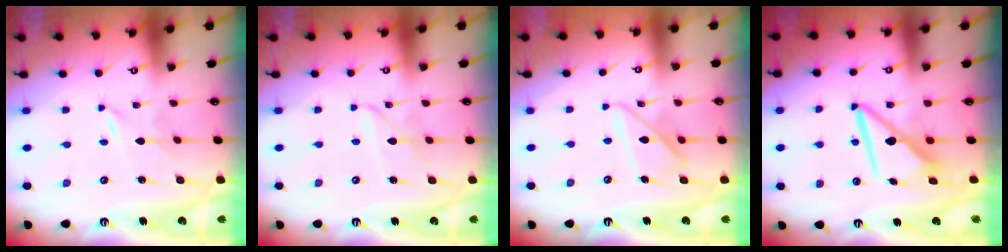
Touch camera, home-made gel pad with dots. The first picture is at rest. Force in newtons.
{"total": 3.3, "press": 3.3, "slide": 0.2}
{"total": 10.2, "press": 10.1, "slide": 0.9}
{"total": 8.7, "press": 8.7, "slide": 0.9}